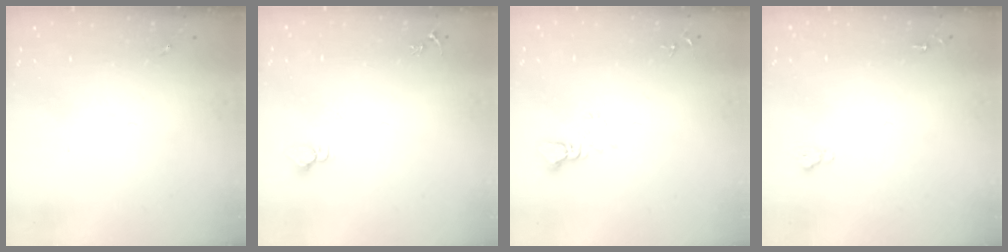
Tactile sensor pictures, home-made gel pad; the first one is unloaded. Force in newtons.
{"total": 2.7, "press": 2.7, "slide": 0.1}
{"total": 2.5, "press": 2.5, "slide": 0.1}
{"total": 2.6, "press": 2.5, "slide": 0.3}